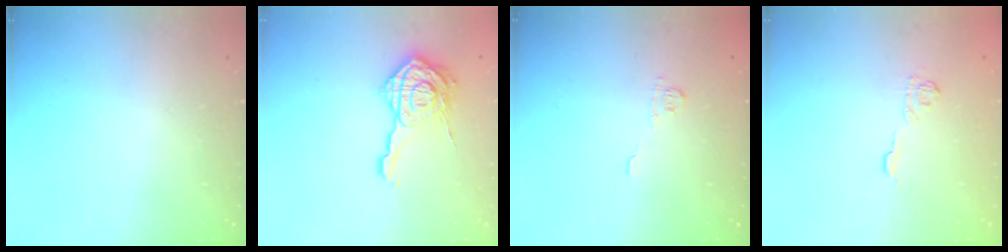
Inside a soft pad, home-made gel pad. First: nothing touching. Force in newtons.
{"total": 15.0, "press": 15.0, "slide": 0.6}
{"total": 3.8, "press": 3.6, "slide": 1.1}
{"total": 5.2, "press": 4.9, "slide": 1.5}